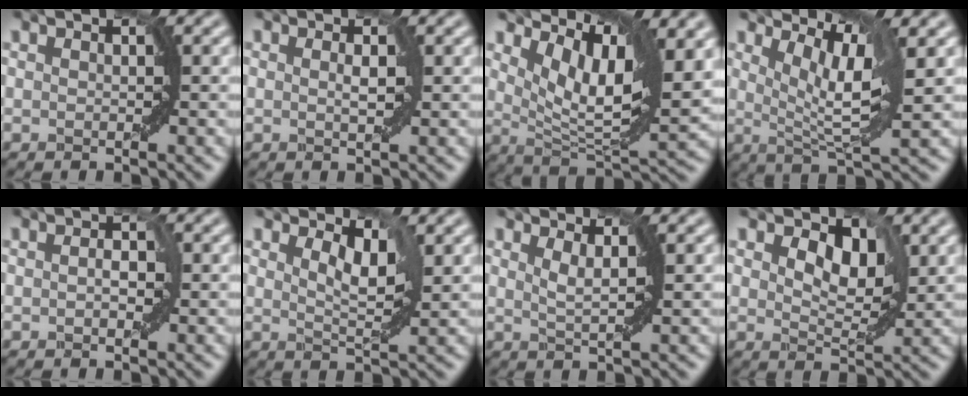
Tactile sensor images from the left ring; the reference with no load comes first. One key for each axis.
{"total": 0.8, "fx": 0.1, "fy": 0.3, "fz": 0.7, "tx": -0.007, "ty": 0.004, "tz": -0.002}
{"total": 8.0, "fx": 3.8, "fy": 2.5, "fz": 6.6, "tx": -0.124, "ty": 0.001, "tz": 0.077}
{"total": 5.3, "fx": 1.9, "fy": 1.1, "fz": 4.9, "tx": -0.082, "ty": 0.002, "tz": 0.041}
{"total": 1.5, "fx": 0.1, "fy": 1.0, "fz": 1.1, "tx": -0.016, "ty": 0.015, "tz": -0.016}
{"total": 2.5, "fx": 0.9, "fy": 0.9, "fz": 2.2, "tx": -0.044, "ty": 0.003, "tz": 0.020}
{"total": 1.3, "fx": 0.7, "fy": 0.2, "fz": 1.0, "tx": -0.021, "ty": 0.000, "tz": 0.018}
{"total": 4.2, "fx": 1.5, "fy": 2.3, "fz": 3.2, "tx": -0.056, "ty": 0.010, "tz": 0.020}